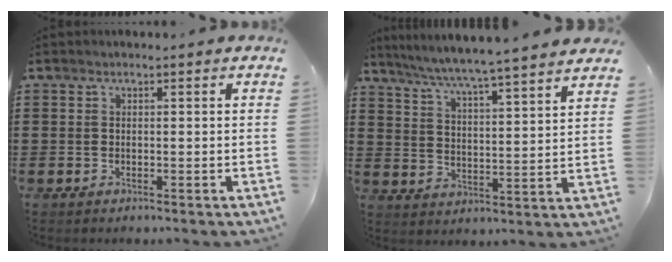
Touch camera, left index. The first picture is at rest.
{"total": 5.4, "force": [4.9, -1.1, 1.9], "torque": [-0.060, -0.042, 0.076]}